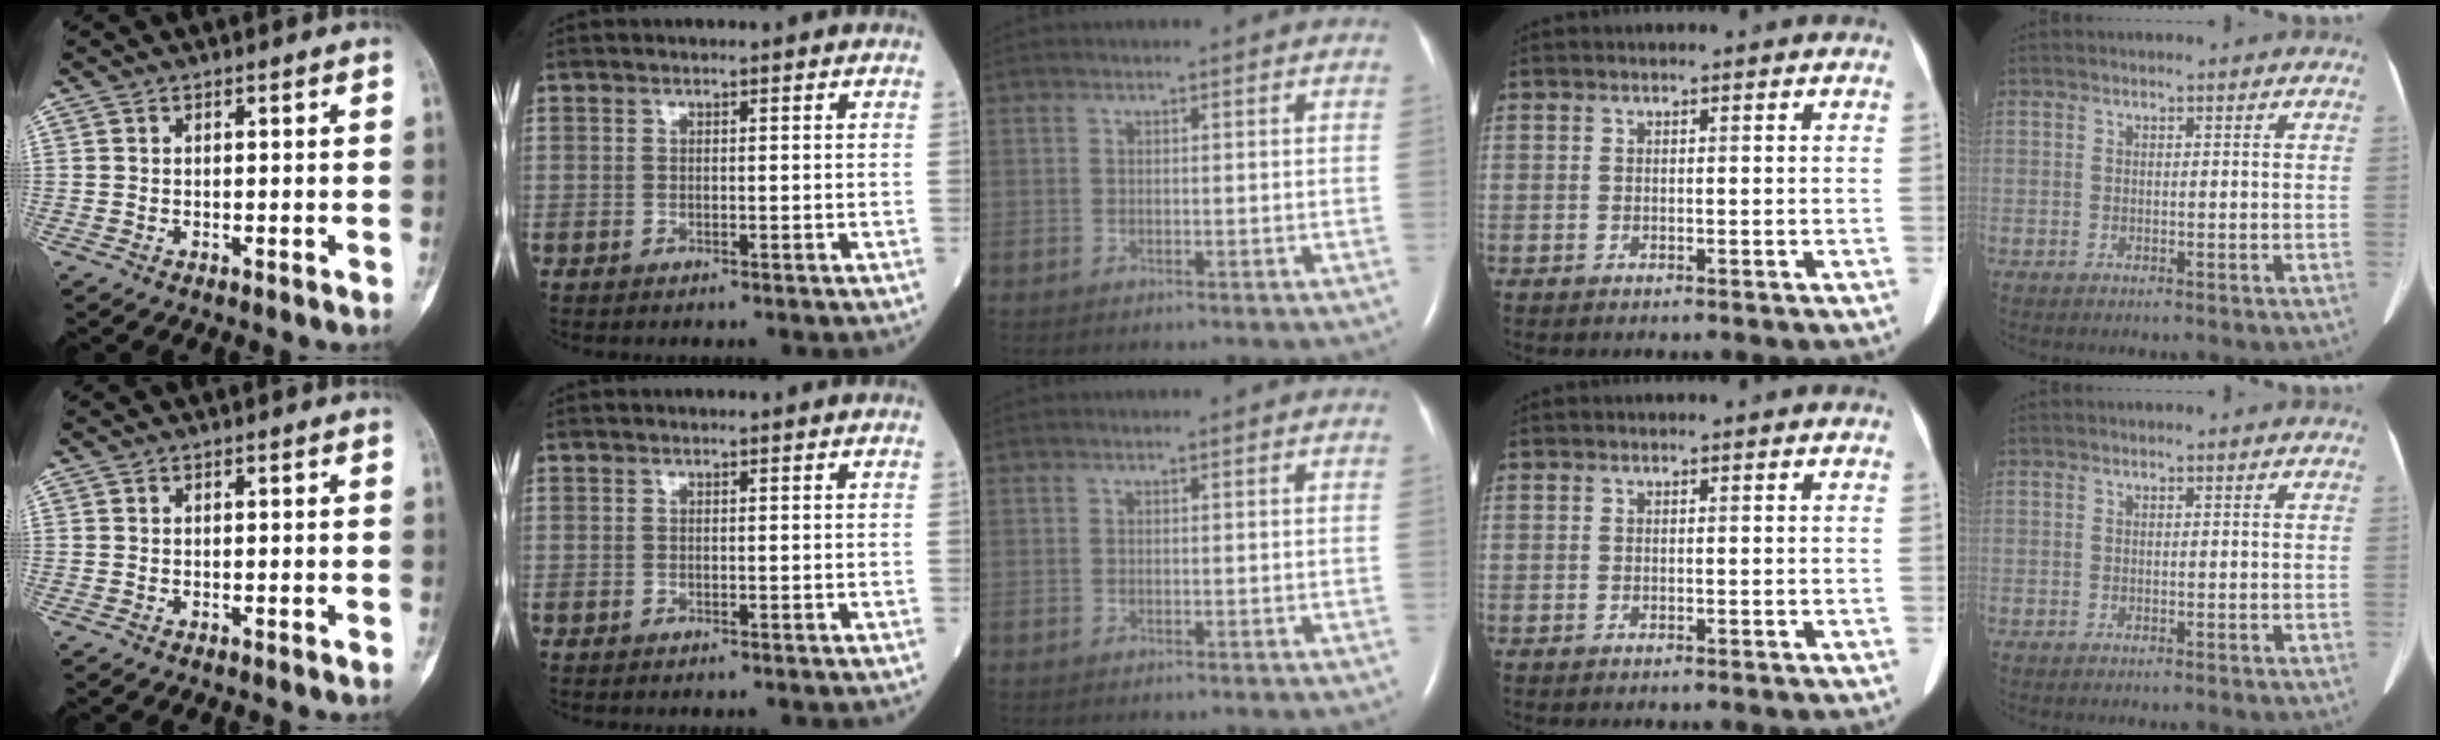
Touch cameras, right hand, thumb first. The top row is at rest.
{}